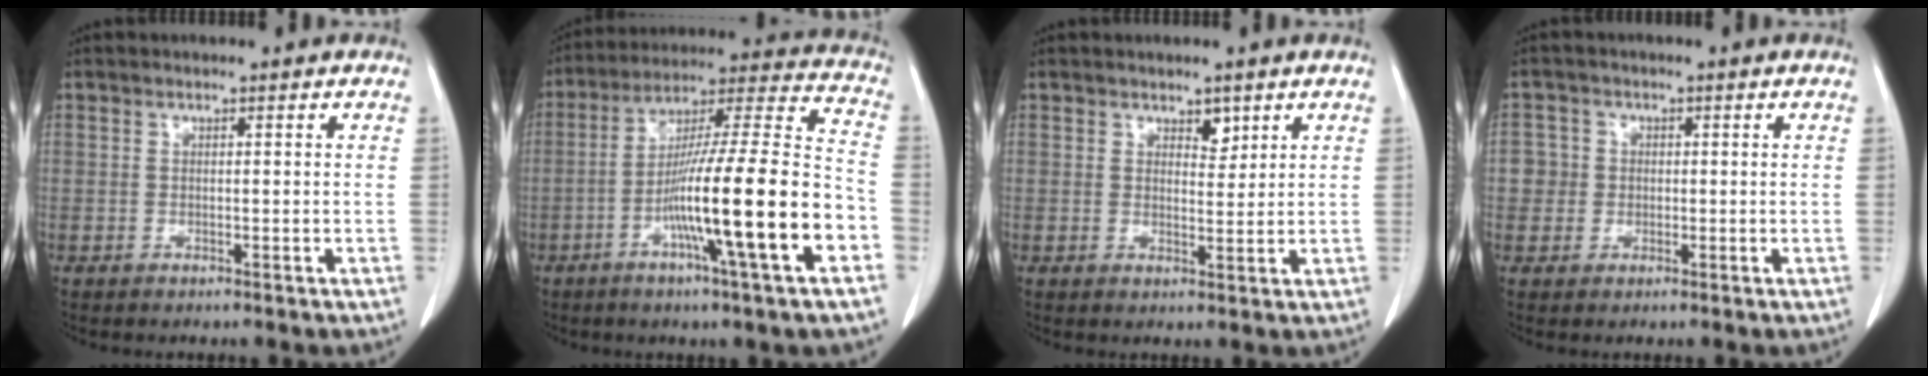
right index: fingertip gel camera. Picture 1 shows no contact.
{"total": 20.1, "force": [-6.9, 0.1, 18.9], "torque": [-0.296, -0.003, -0.116]}
{"total": 2.2, "force": [1.5, 1.1, 1.2], "torque": [-0.016, -0.004, 0.027]}
{"total": 3.1, "force": [0.0, 3.1, 0.1], "torque": [0.014, 0.012, 0.000]}